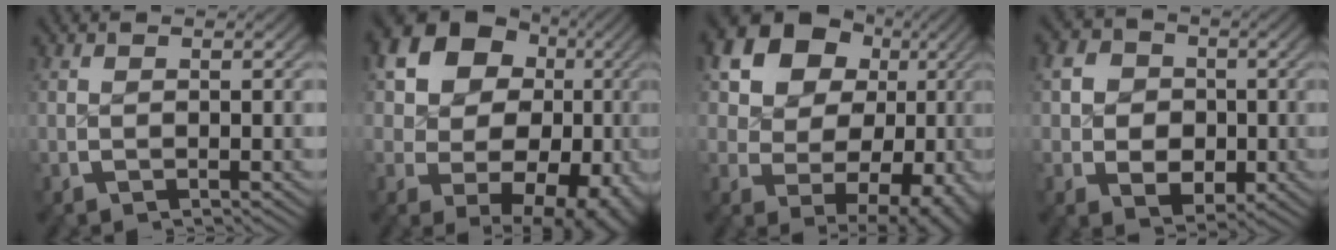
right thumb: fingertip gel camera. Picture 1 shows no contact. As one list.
[{"total": 14.5, "force": [1.6, 11.1, 9.2], "torque": [-0.183, -0.050, 0.051]}, {"total": 13.4, "force": [2.4, 10.5, 8.0], "torque": [-0.163, -0.043, 0.060]}, {"total": 7.2, "force": [0.5, 6.1, 3.9], "torque": [-0.065, -0.023, 0.014]}]